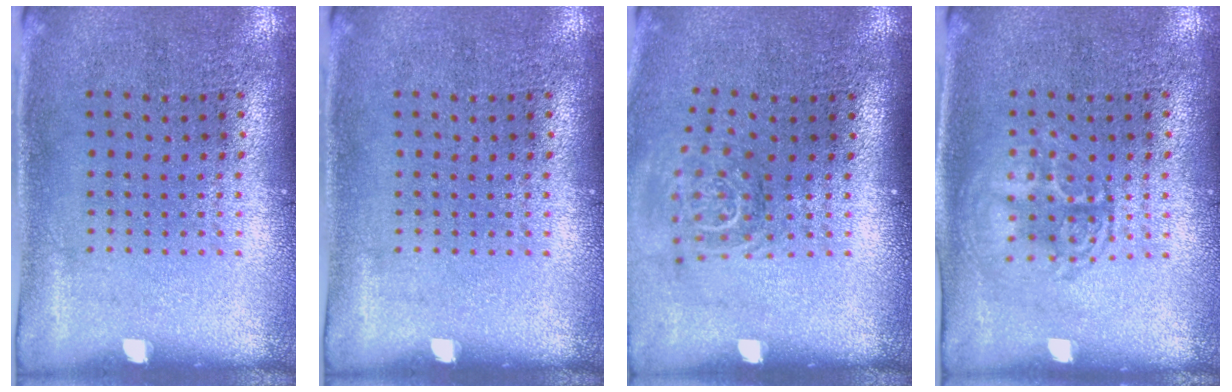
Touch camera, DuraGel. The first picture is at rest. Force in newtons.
{"total": 0.0}
{"total": 1.7, "press": 1.1, "slide": 1.3}
{"total": 1.3, "press": 1.3, "slide": 0.1}